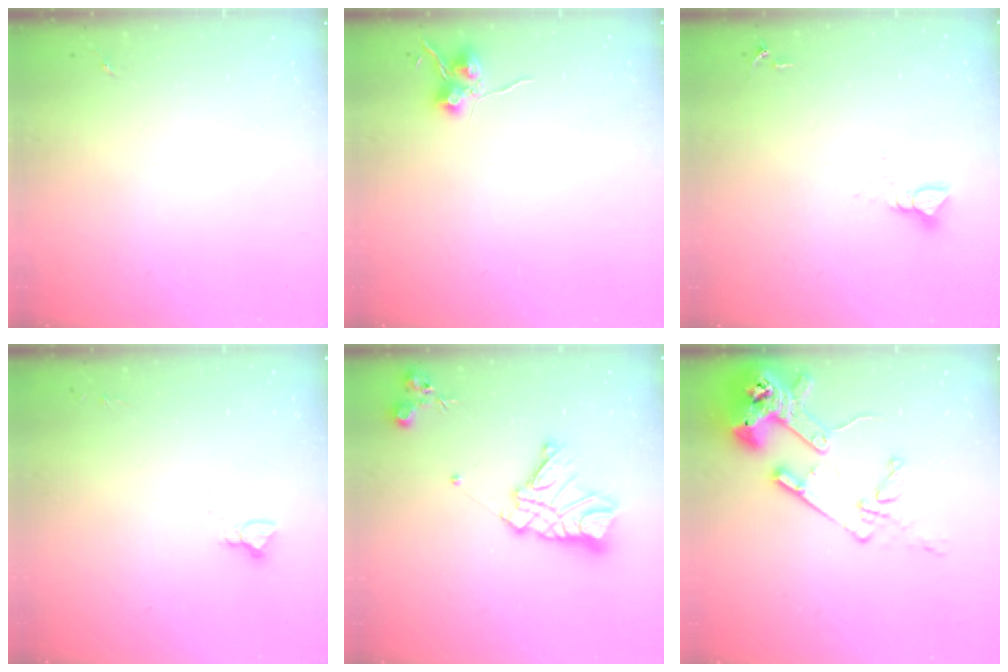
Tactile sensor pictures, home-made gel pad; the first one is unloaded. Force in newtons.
{"total": 6.9, "press": 6.9, "slide": 0.6}
{"total": 3.9, "press": 3.8, "slide": 0.5}
{"total": 2.9, "press": 2.9, "slide": 0.2}
{"total": 16.1, "press": 16.0, "slide": 1.6}
{"total": 16.9, "press": 16.8, "slide": 1.8}